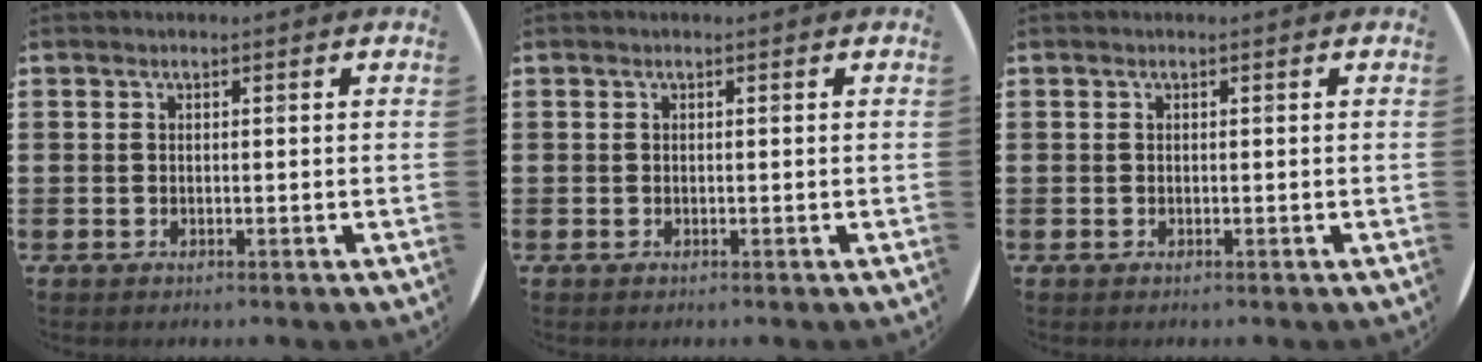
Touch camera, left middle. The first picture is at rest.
{"total": 0.0}
{"total": 0.0}